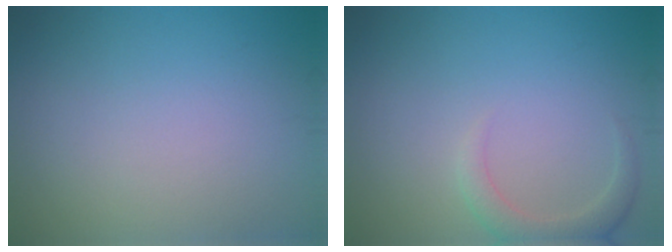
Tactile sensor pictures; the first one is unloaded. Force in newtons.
{"total": 2.2, "press": 2.2, "slide": 0.3}